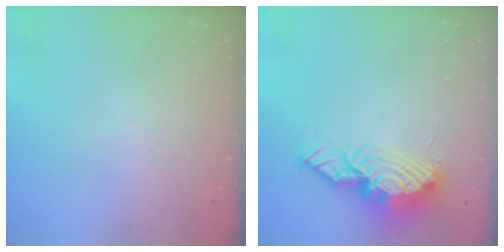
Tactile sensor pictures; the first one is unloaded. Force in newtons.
{"total": 16.9, "press": 16.1, "slide": 5.1}